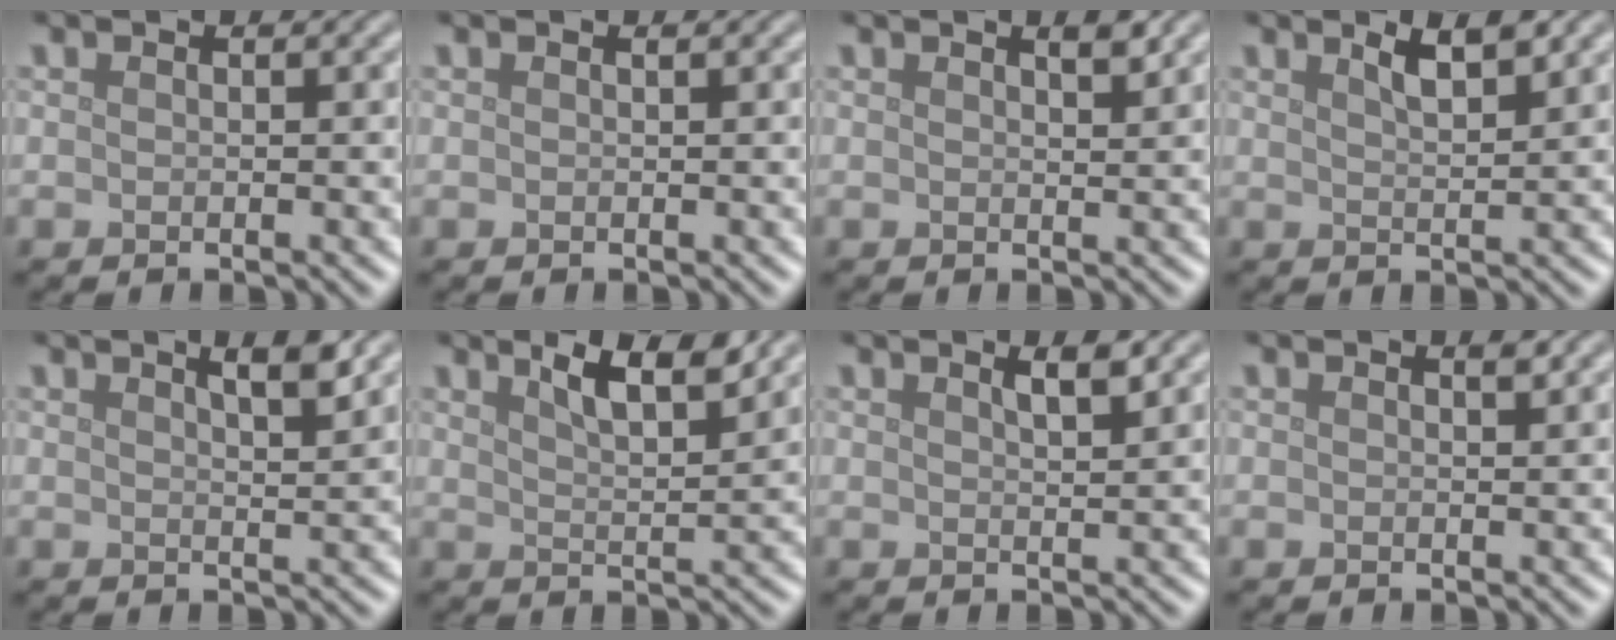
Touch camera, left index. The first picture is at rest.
{"total": 0.0}
{"total": 1.3, "force": [1.0, 0.2, 0.8], "torque": [-0.010, 0.002, 0.015]}
{"total": 2.9, "force": [2.0, 0.7, 2.0], "torque": [-0.025, 0.004, 0.033]}
{"total": 2.8, "force": [1.9, 0.5, 2.0], "torque": [-0.017, 0.009, 0.021]}
{"total": 5.0, "force": [3.4, 1.1, 3.5], "torque": [-0.047, 0.012, 0.049]}
{"total": 2.1, "force": [1.3, 0.4, 1.5], "torque": [-0.017, 0.004, 0.019]}
{"total": 0.8, "force": [0.6, 0.1, 0.5], "torque": [-0.007, 0.000, 0.009]}